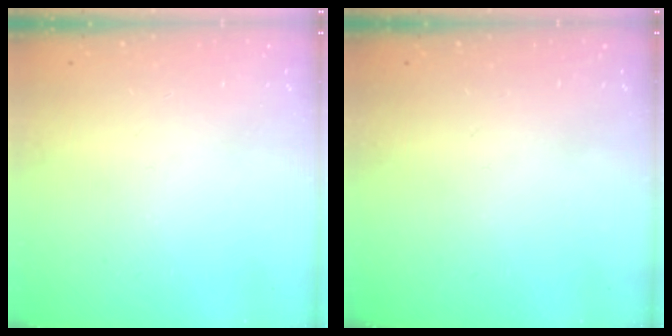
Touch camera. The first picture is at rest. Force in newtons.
{"total": 0.0}